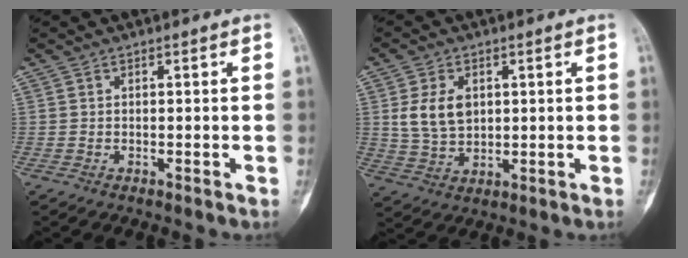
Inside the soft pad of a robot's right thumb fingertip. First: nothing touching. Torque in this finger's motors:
{"motor_torque": [0.27, 0.29, 0.27, -0.14, 0.02]}